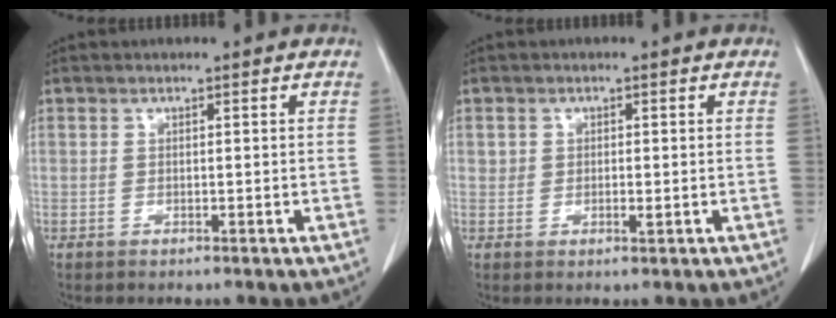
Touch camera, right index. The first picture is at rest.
{"total": 1.3, "force": [0.0, 0.9, 0.9], "torque": [-0.013, 0.000, 0.001]}